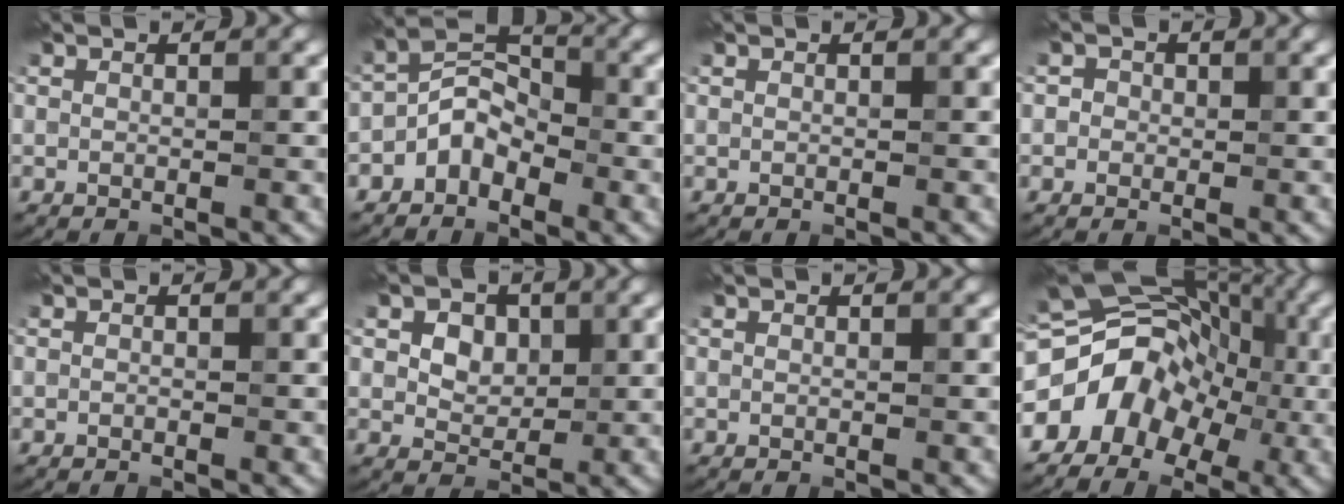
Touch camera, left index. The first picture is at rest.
{"total": 3.6, "force": [-2.1, 2.2, 1.9], "torque": [-0.034, 0.016, -0.048]}
{"total": 0.0}
{"total": 1.5, "force": [0.2, 1.4, 0.5], "torque": [0.007, 0.003, -0.015]}
{"total": 0.0}
{"total": 4.2, "force": [1.6, 2.9, 2.6], "torque": [-0.052, 0.010, 0.019]}
{"total": 0.0}
{"total": 9.1, "force": [-2.4, 7.0, 5.2], "torque": [-0.078, 0.023, -0.055]}